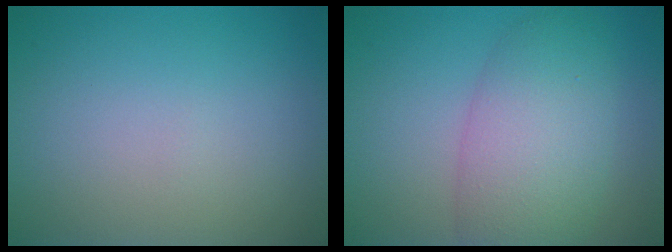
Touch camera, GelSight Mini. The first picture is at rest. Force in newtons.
{"total": 6.6, "press": 6.6, "slide": 0.4}